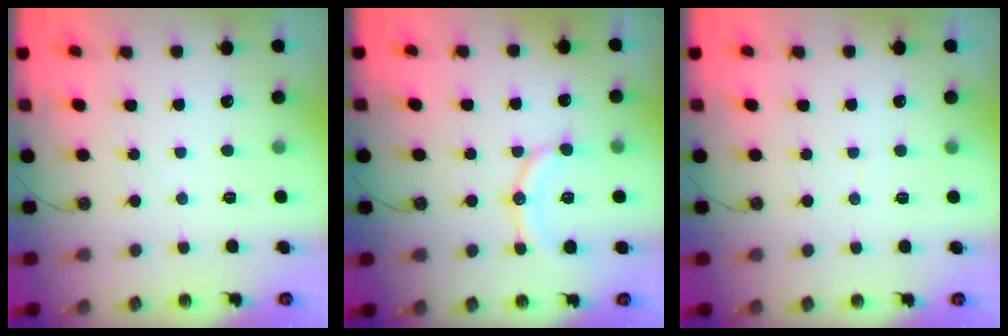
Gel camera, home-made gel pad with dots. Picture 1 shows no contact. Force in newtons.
{"total": 11.6, "press": 11.5, "slide": 1.5}
{"total": 1.8, "press": 1.7, "slide": 0.1}